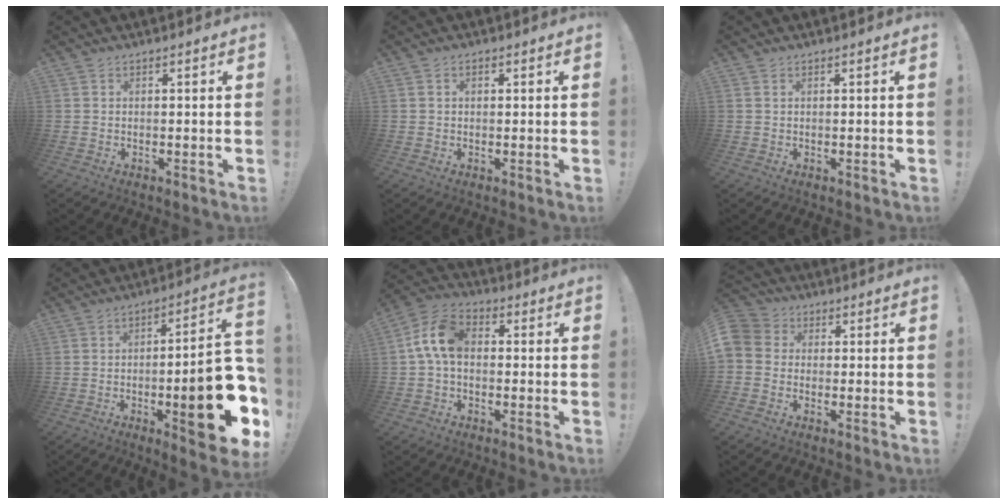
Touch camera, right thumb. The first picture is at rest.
{"total": 1.4, "force": [0.3, 0.9, 1.0], "torque": [-0.017, 0.003, 0.004]}
{"total": 0.8, "force": [0.4, 0.3, 0.5], "torque": [-0.007, -0.001, 0.007]}
{"total": 21.4, "force": [-5.9, 5.7, 19.8], "torque": [-0.257, 0.025, -0.081]}
{"total": 10.9, "force": [0.8, 6.9, 8.4], "torque": [-0.162, 0.013, 0.020]}
{"total": 5.6, "force": [-1.2, 4.9, 2.4], "torque": [-0.063, 0.017, -0.022]}